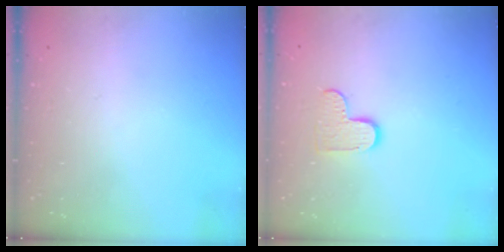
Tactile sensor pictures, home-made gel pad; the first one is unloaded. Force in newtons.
{"total": 7.4, "press": 7.4, "slide": 0.4}